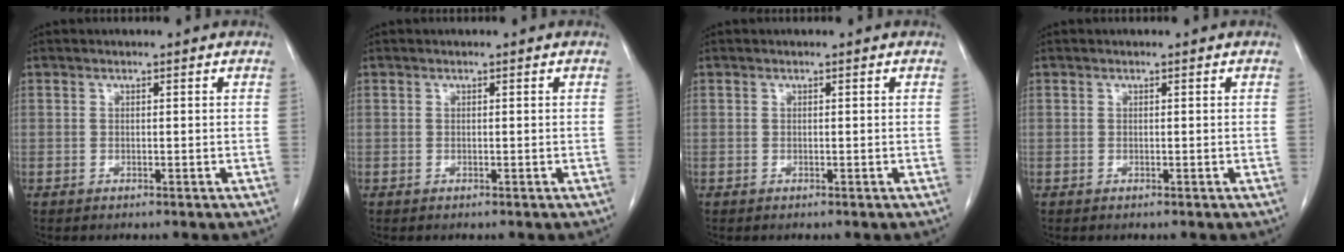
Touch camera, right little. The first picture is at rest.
{"total": 0.0}
{"total": 0.0}
{"total": 0.0}